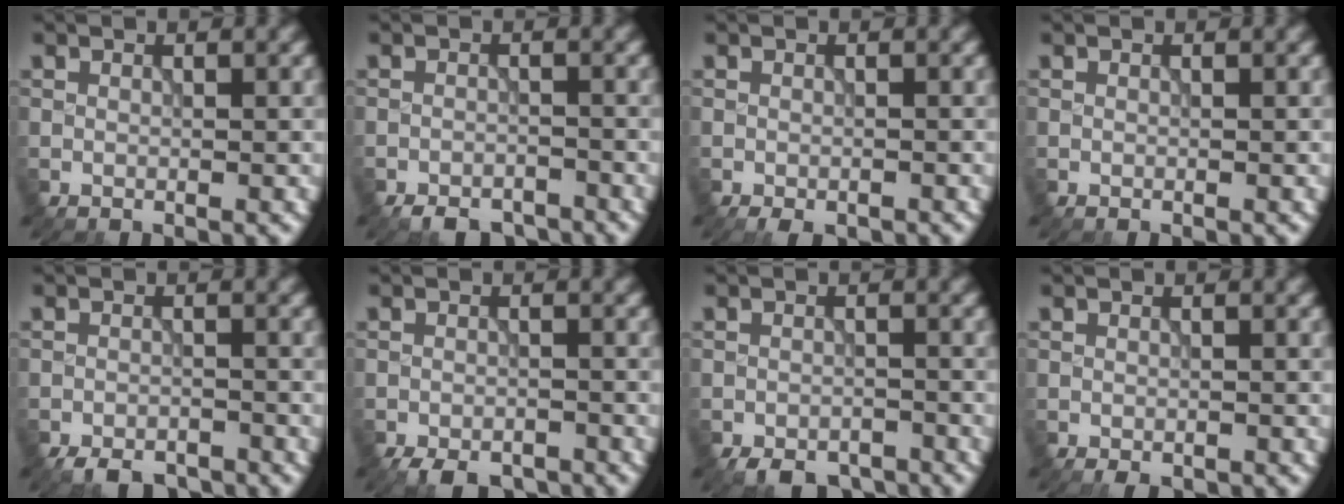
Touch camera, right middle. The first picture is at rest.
{"total": 3.5, "force": [-3.0, 1.3, 1.2], "torque": [-0.014, -0.006, -0.052]}
{"total": 1.9, "force": [-1.5, 0.6, 0.9], "torque": [-0.012, -0.003, -0.021]}
{"total": 0.0}
{"total": 3.9, "force": [-3.3, 1.3, 1.5], "torque": [-0.021, -0.007, -0.058]}
{"total": 4.3, "force": [-3.6, 1.5, 1.7], "torque": [-0.026, -0.010, -0.061]}
{"total": 4.2, "force": [-3.5, 1.7, 1.5], "torque": [-0.019, -0.009, -0.058]}
{"total": 1.6, "force": [-1.3, 0.5, 0.7], "torque": [-0.009, -0.003, -0.018]}